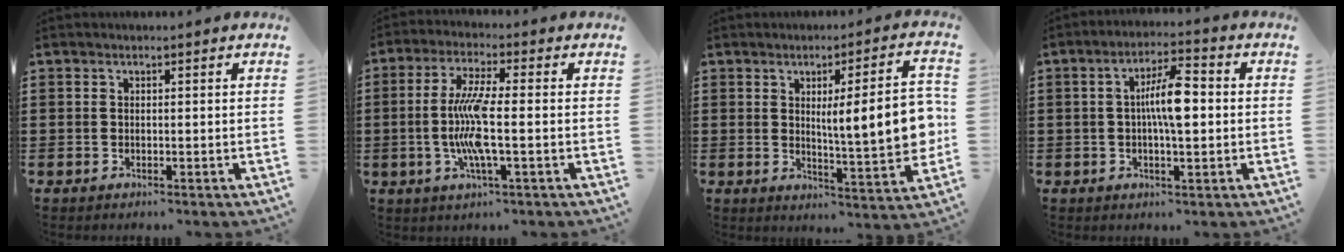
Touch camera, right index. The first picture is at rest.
{"total": 8.5, "force": [-1.3, 1.3, 8.3], "torque": [-0.188, -0.017, -0.036]}
{"total": 11.4, "force": [1.4, 2.1, 11.1], "torque": [-0.156, -0.014, 0.016]}
{"total": 7.2, "force": [0.1, 1.9, 7.0], "torque": [-0.133, 0.005, -0.003]}